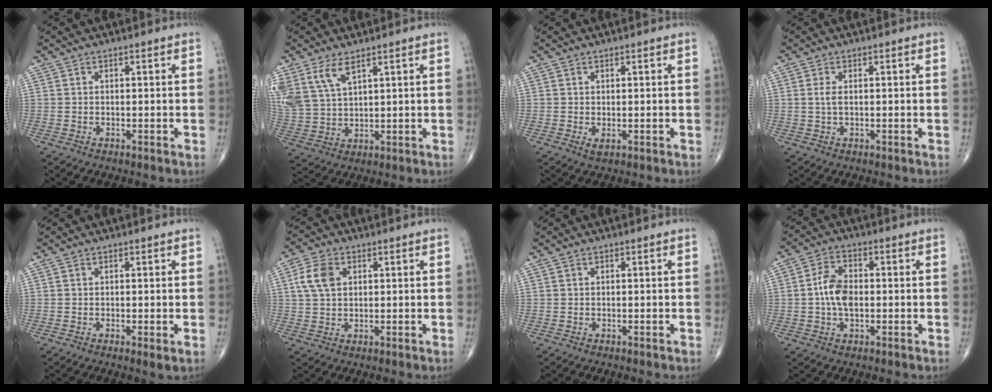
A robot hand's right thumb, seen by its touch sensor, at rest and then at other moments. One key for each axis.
{"total": 9.5, "fx": 5.6, "fy": 4.5, "fz": 6.2, "tx": -0.136, "ty": -0.013, "tz": 0.126}
{"total": 1.3, "fx": -0.1, "fy": 0.6, "fz": 1.1, "tx": -0.020, "ty": -0.005, "tz": 0.001}
{"total": 1.9, "fx": 0.3, "fy": 0.8, "fz": 1.7, "tx": -0.041, "ty": 0.001, "tz": 0.008}
{"total": 1.4, "fx": -0.1, "fy": 0.2, "fz": 1.3, "tx": -0.026, "ty": -0.007, "tz": -0.001}
{"total": 6.1, "fx": 1.7, "fy": 4.1, "fz": 4.2, "tx": -0.082, "ty": 0.004, "tz": 0.031}
{"total": 0.0}
{"total": 6.7, "fx": -0.2, "fy": 4.0, "fz": 5.4, "tx": -0.102, "ty": 0.011, "tz": -0.009}